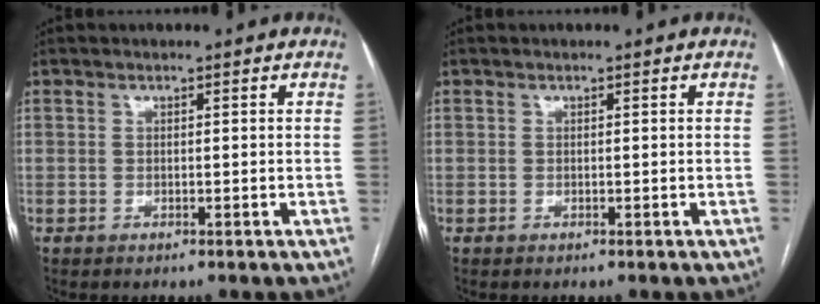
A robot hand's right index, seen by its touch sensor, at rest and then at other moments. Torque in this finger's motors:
{"motor_torque": [-0.01, 0.00, 0.00, 0.00]}